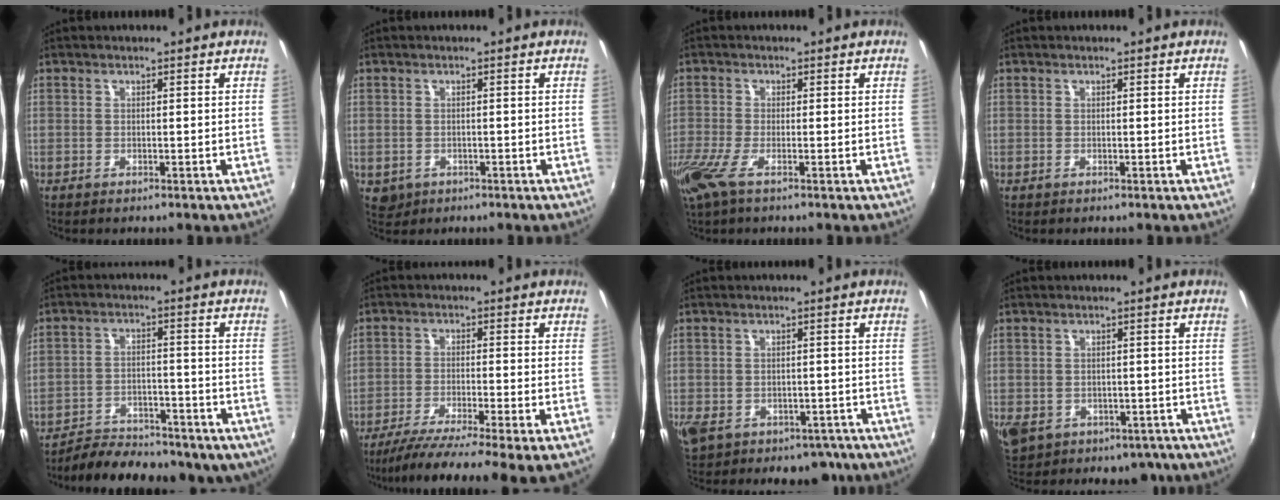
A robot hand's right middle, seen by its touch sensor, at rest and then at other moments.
{"total": 2.7, "force": [-0.8, 2.3, 1.1], "torque": [-0.023, -0.005, -0.007]}
{"total": 6.0, "force": [-3.4, 1.3, 4.8], "torque": [-0.115, -0.023, -0.069]}
{"total": 0.0}
{"total": 15.1, "force": [-11.9, 5.9, 7.1], "torque": [-0.145, -0.014, -0.163]}
{"total": 11.4, "force": [-9.3, -1.8, 6.4], "torque": [-0.124, -0.040, -0.149]}
{"total": 11.3, "force": [-6.0, 7.9, 5.3], "torque": [-0.136, -0.006, -0.068]}
{"total": 12.0, "force": [-5.1, 9.1, 5.9], "torque": [-0.154, -0.016, -0.059]}